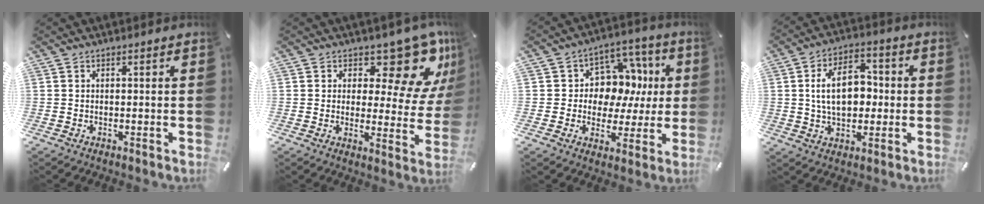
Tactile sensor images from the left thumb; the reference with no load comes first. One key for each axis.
{"total": 13.3, "fx": 9.0, "fy": 5.8, "fz": 7.9, "tx": -0.092, "ty": -0.078, "tz": 0.152}
{"total": 10.9, "fx": 1.9, "fy": 9.8, "fz": 4.4, "tx": -0.064, "ty": -0.022, "tz": 0.043}
{"total": 12.5, "fx": 0.7, "fy": 8.3, "fz": 9.3, "tx": -0.169, "ty": 0.010, "tz": 0.010}